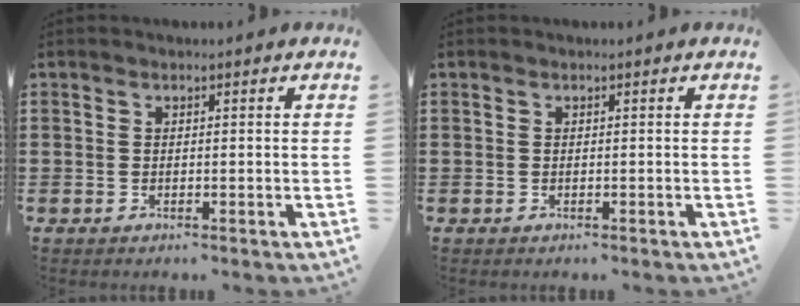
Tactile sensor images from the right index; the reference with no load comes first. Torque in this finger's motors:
{"motor_torque": [0.43, -0.05, 0.00, -0.01]}